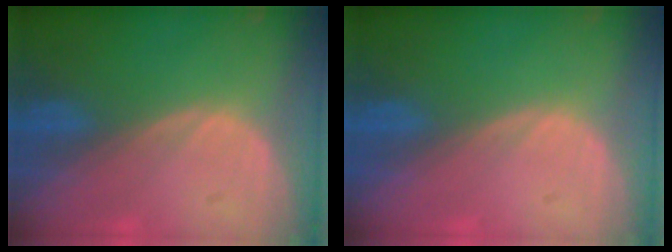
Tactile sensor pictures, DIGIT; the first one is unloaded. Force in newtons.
{"total": 0.0}